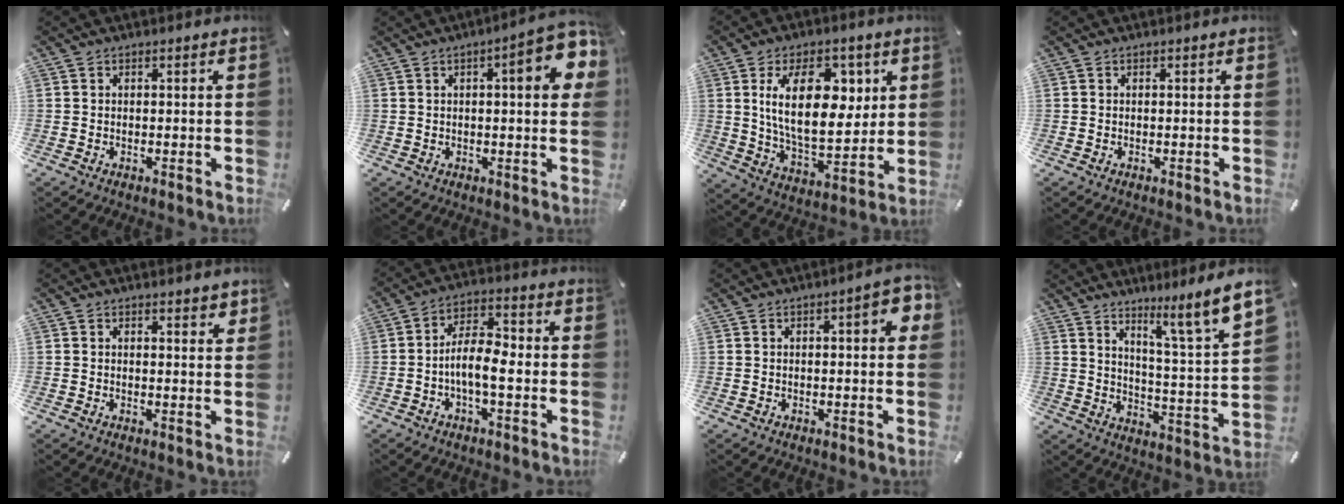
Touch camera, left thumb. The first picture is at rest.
{"total": 11.6, "force": [3.6, 3.0, 10.6], "torque": [-0.129, -0.019, 0.052]}
{"total": 18.6, "force": [6.0, 10.3, 14.3], "torque": [-0.252, -0.005, 0.097]}
{"total": 0.0}
{"total": 1.5, "force": [1.3, 0.4, 0.6], "torque": [-0.005, -0.007, 0.024]}
{"total": 8.5, "force": [-2.5, 3.6, 7.2], "torque": [-0.133, 0.013, -0.045]}
{"total": 6.4, "force": [1.3, 2.2, 5.8], "torque": [-0.068, -0.005, 0.014]}
{"total": 10.3, "force": [8.2, -0.4, 6.2], "torque": [-0.091, -0.081, 0.125]}